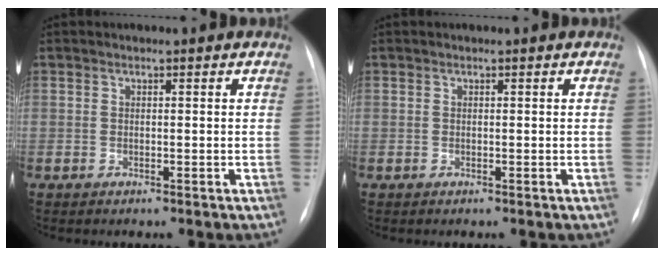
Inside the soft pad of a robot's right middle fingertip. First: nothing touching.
{"total": 0.0}